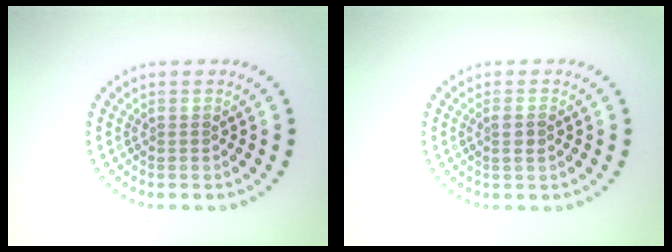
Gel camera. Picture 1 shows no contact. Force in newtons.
{"total": 1.3, "press": 1.1, "slide": 0.6}